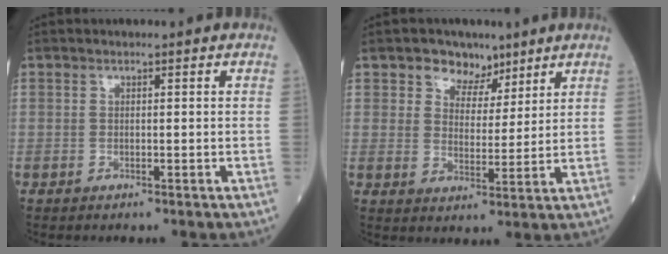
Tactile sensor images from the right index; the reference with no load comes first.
{"total": 5.9, "force": [4.0, 4.0, 1.7], "torque": [-0.020, 0.005, 0.067]}